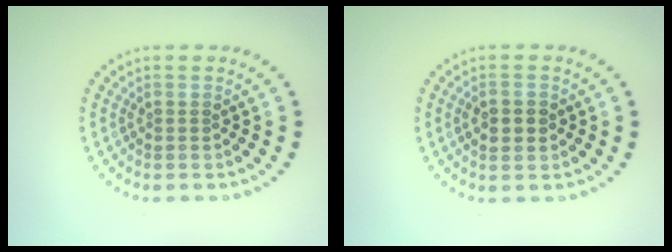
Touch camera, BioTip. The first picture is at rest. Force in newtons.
{"total": 2.2, "press": 2.1, "slide": 0.3}